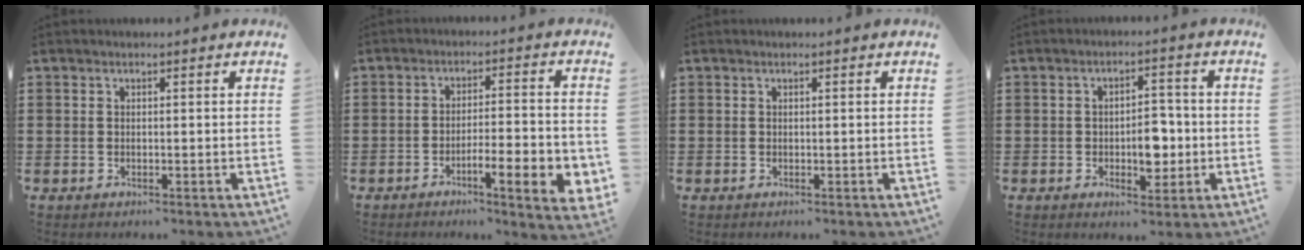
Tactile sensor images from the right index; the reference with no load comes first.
{"total": 7.1, "force": [-3.2, 1.5, 6.2], "torque": [-0.088, -0.003, -0.052]}
{"total": 0.0}
{"total": 5.7, "force": [-1.2, 3.2, 4.5], "torque": [-0.065, 0.002, -0.024]}